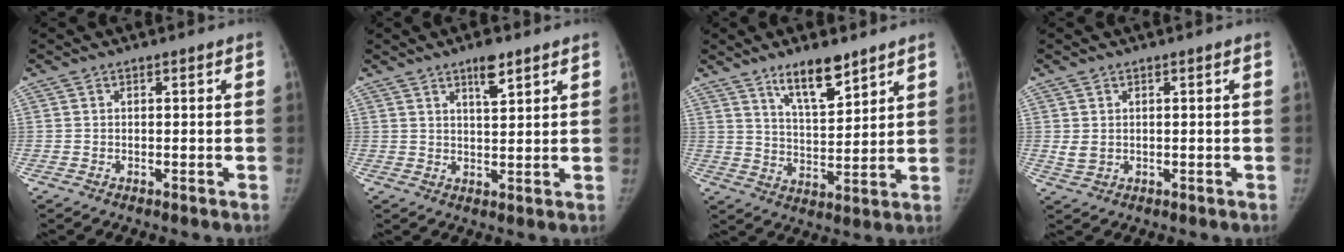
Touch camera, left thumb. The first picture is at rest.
{"total": 4.9, "force": [3.2, 1.4, 3.4], "torque": [-0.045, -0.020, 0.053]}
{"total": 10.1, "force": [7.0, 3.2, 6.4], "torque": [-0.090, -0.051, 0.127]}
{"total": 2.2, "force": [0.4, 1.7, 1.4], "torque": [-0.025, -0.006, 0.014]}